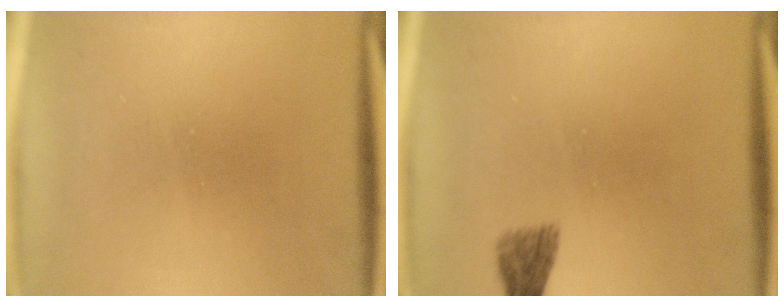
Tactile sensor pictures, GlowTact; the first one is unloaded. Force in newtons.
{"total": 1.9}